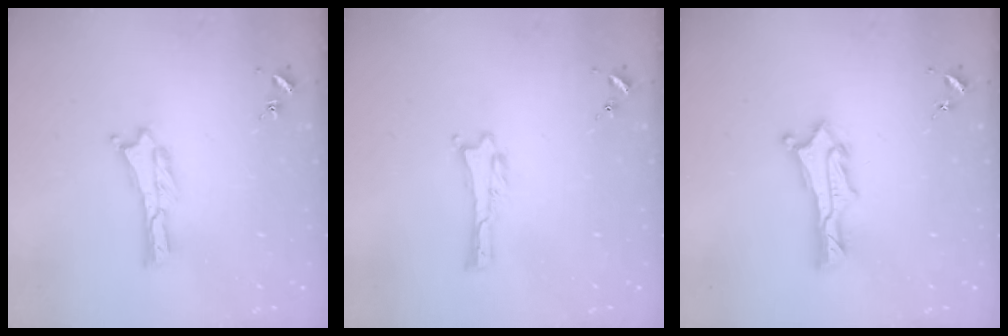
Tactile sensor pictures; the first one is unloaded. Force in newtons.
{"total": 0.0}
{"total": 2.4, "press": 2.4, "slide": 0.3}